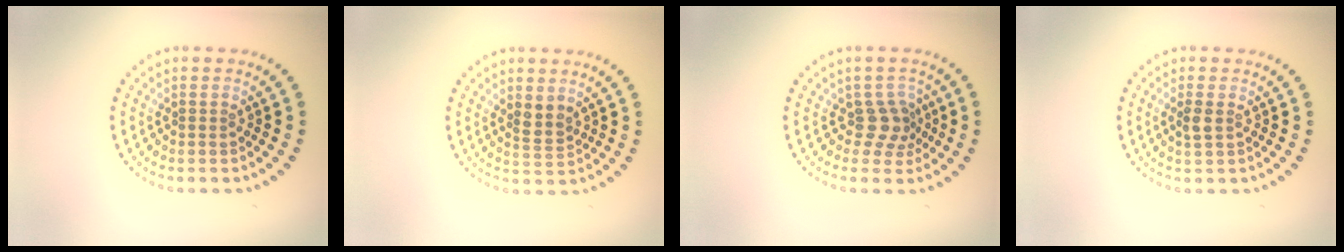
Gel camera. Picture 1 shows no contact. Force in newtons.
{"total": 1.7, "press": 1.5, "slide": 0.8}
{"total": 2.4, "press": 1.9, "slide": 1.5}
{"total": 1.2, "press": 1.2, "slide": 0.3}